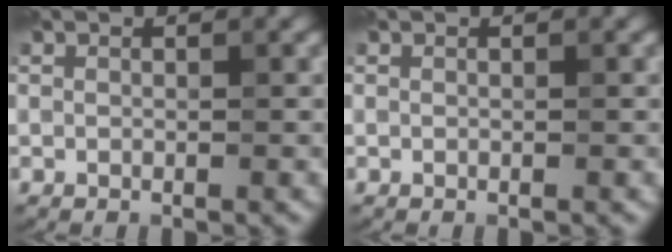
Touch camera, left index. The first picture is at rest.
{"total": 0.0}